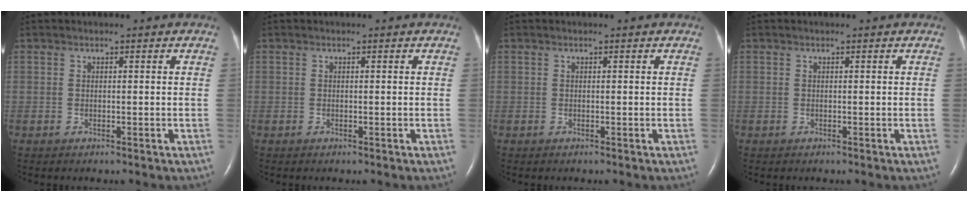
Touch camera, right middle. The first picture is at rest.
{"total": 0.0}
{"total": 0.0}
{"total": 0.0}